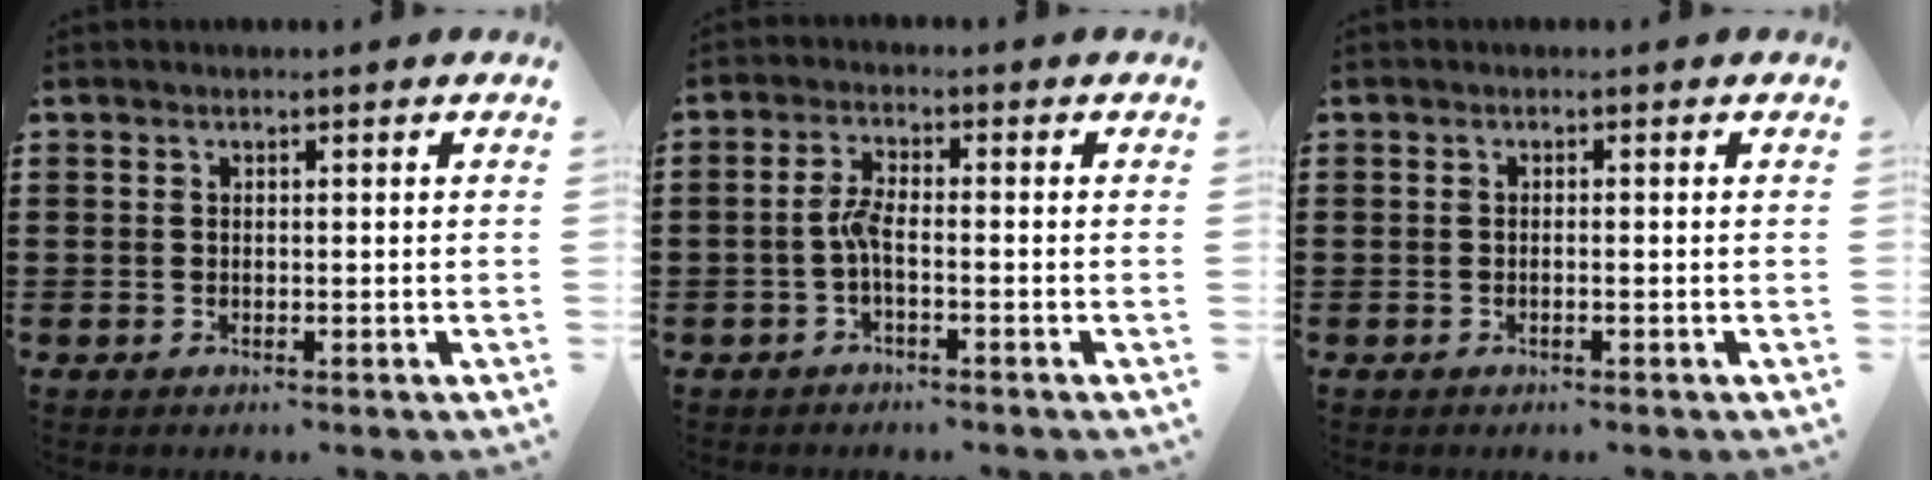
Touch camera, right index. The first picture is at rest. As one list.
[{"total": 3.4, "force": [-1.1, 0.8, 3.2], "torque": [-0.075, -0.003, -0.025]}, {"total": 0.6, "force": [-0.3, -0.1, 0.5], "torque": [-0.009, -0.002, -0.006]}]